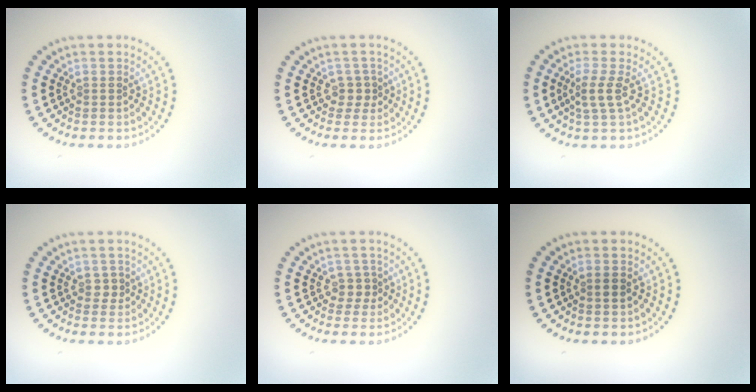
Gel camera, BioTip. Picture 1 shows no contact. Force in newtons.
{"total": 1.4, "press": 1.0, "slide": 1.0}
{"total": 2.1, "press": 1.6, "slide": 1.4}
{"total": 0.9, "press": 0.8, "slide": 0.4}
{"total": 1.4, "press": 1.0, "slide": 1.0}
{"total": 0.8, "press": 0.8, "slide": 0.2}